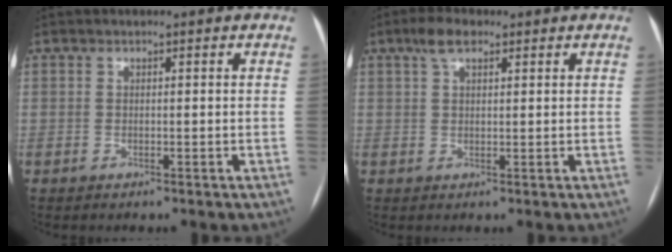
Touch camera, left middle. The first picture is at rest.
{"total": 3.7, "force": [2.3, 1.5, 2.5], "torque": [-0.054, 0.014, 0.044]}